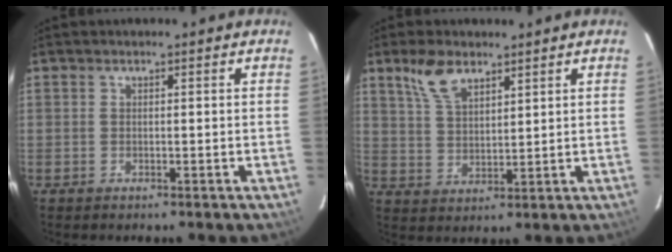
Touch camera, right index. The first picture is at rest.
{"total": 7.2, "force": [4.8, 3.3, 4.2], "torque": [-0.082, 0.012, 0.099]}